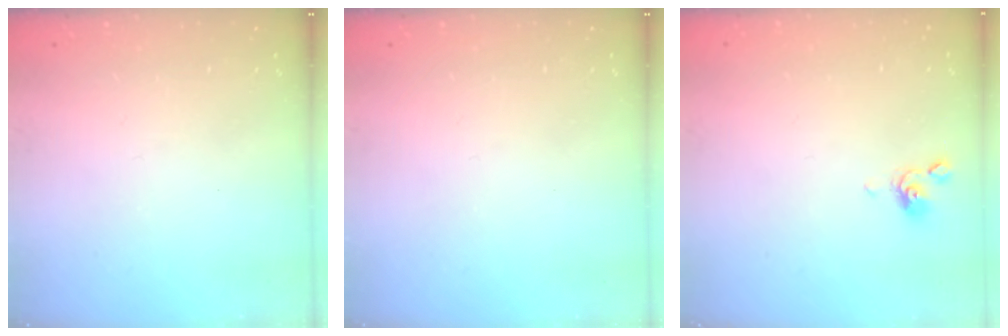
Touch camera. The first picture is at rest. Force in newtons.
{"total": 0.0}
{"total": 0.9, "press": 0.8, "slide": 0.3}